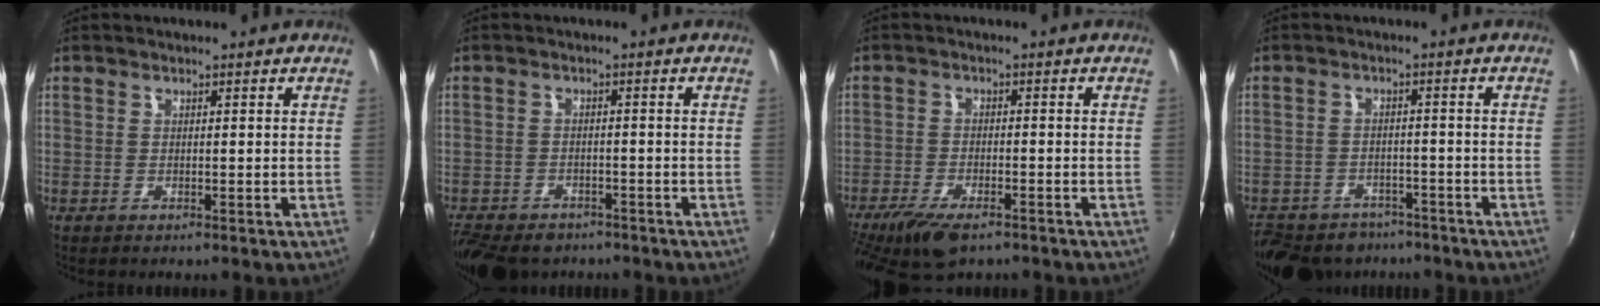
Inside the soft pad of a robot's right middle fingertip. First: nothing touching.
{"total": 10.9, "force": [-8.3, 5.6, 4.3], "torque": [-0.116, -0.022, -0.133]}
{"total": 10.2, "force": [-7.2, 3.8, 6.1], "torque": [-0.141, -0.028, -0.127]}
{"total": 14.6, "force": [-11.0, 8.3, 5.1], "torque": [-0.137, 0.002, -0.155]}